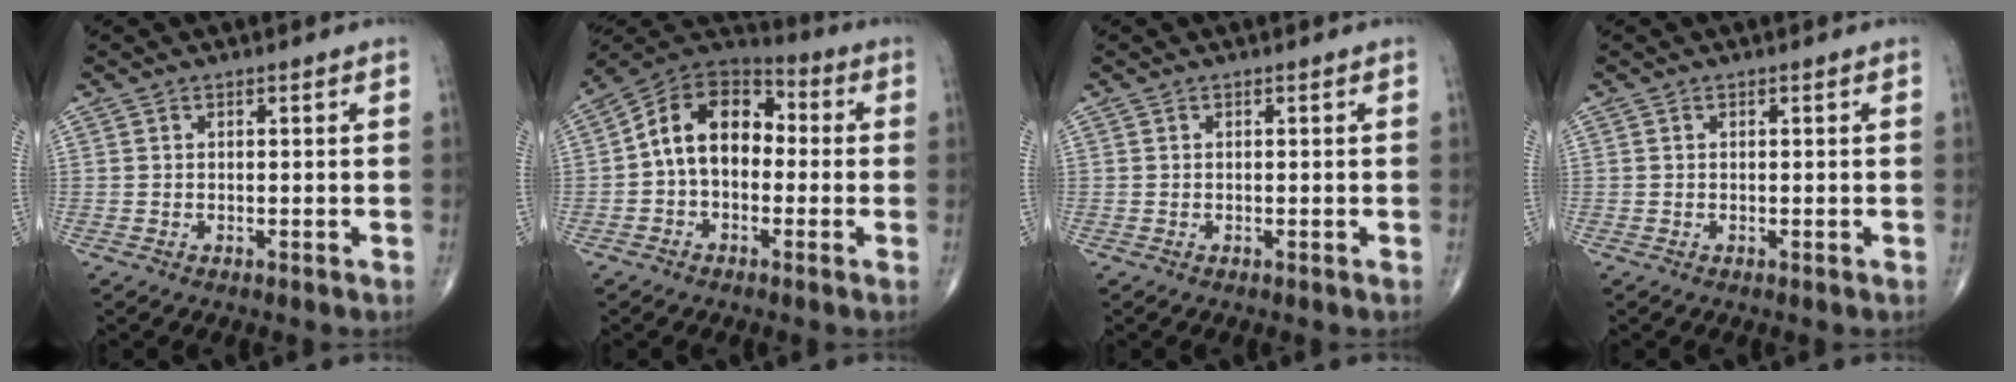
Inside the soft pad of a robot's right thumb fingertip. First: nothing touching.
{"total": 13.2, "force": [-0.4, 9.2, 9.5], "torque": [-0.129, 0.043, -0.025]}
{"total": 0.0}
{"total": 0.0}